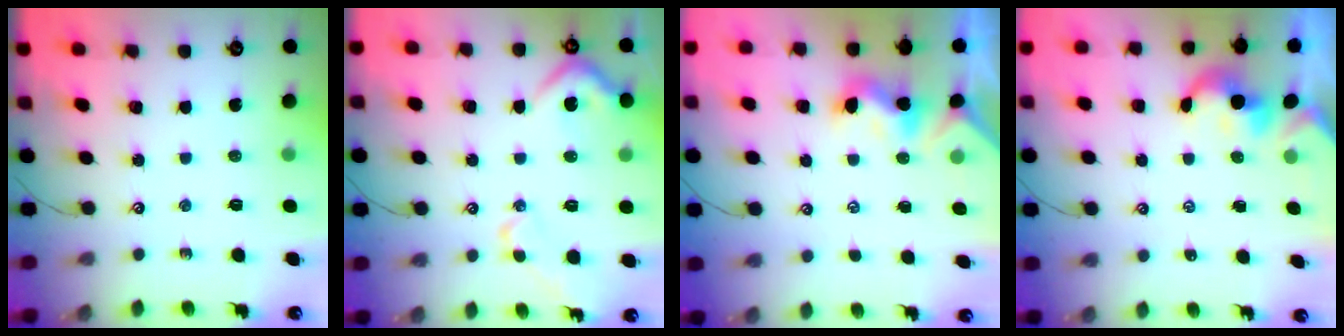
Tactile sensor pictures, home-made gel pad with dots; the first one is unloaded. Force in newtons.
{"total": 8.3, "press": 8.1, "slide": 1.5}
{"total": 1.4, "press": 1.3, "slide": 0.5}
{"total": 2.0, "press": 1.9, "slide": 0.4}